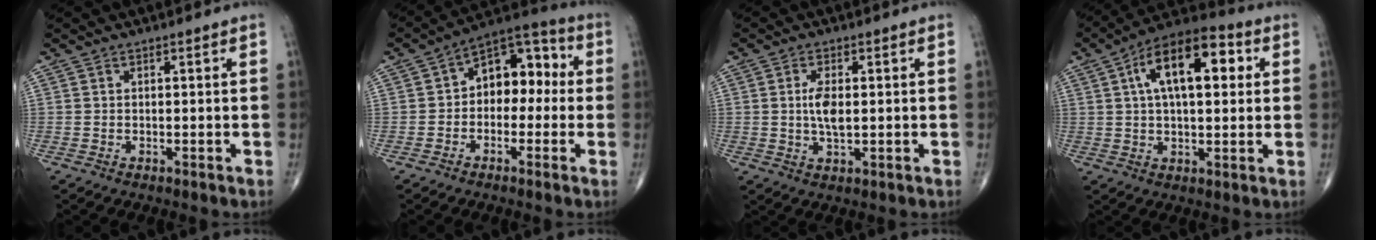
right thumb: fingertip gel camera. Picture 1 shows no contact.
{"total": 11.3, "force": [0.1, 7.5, 8.4], "torque": [-0.078, 0.043, -0.017]}
{"total": 4.7, "force": [0.4, 2.0, 4.2], "torque": [-0.084, -0.007, 0.006]}
{"total": 16.1, "force": [4.3, 7.6, 13.5], "torque": [-0.200, 0.024, 0.060]}